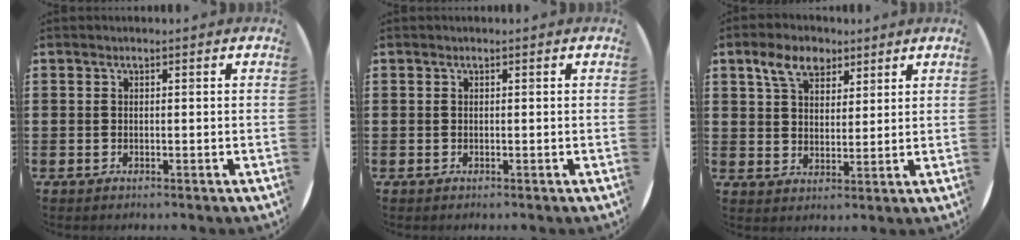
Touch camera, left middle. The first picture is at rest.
{"total": 0.0}
{"total": 6.0, "force": [4.1, 3.5, 2.8], "torque": [-0.053, 0.004, 0.073]}